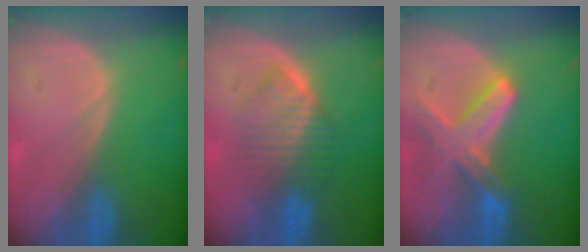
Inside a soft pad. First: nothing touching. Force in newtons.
{"total": 6.6, "press": 6.5, "slide": 1.0}
{"total": 8.2, "press": 7.2, "slide": 3.9}